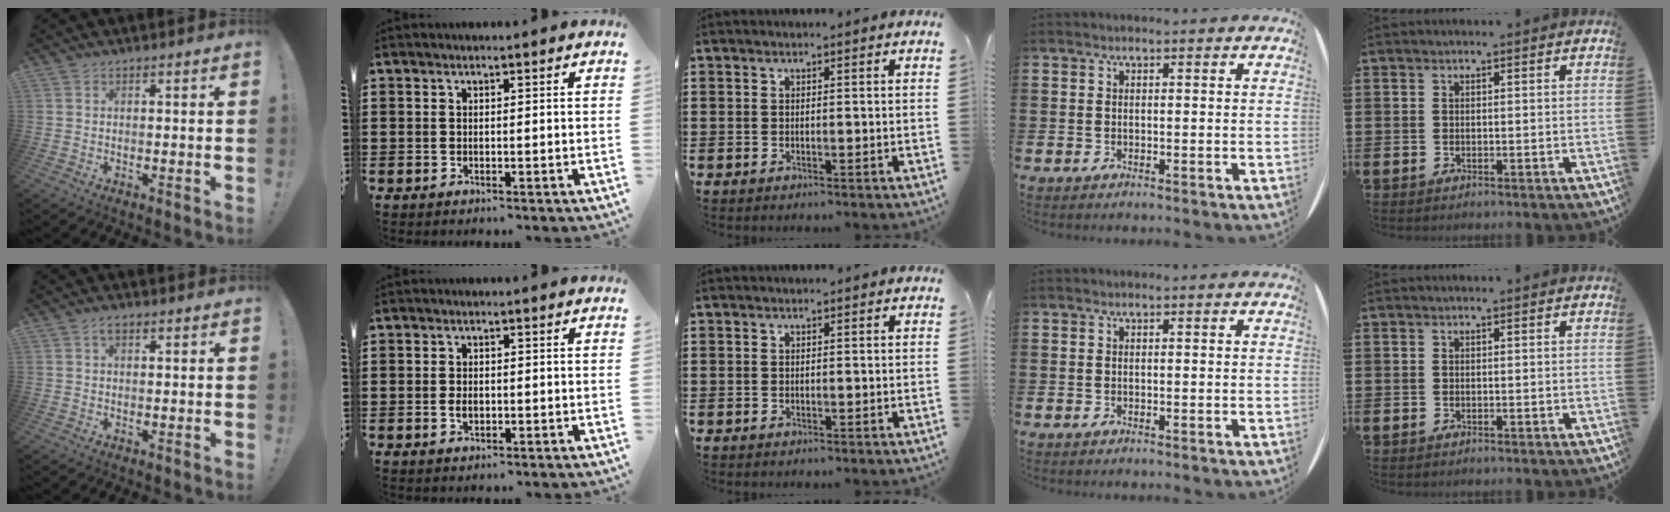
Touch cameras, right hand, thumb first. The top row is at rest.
{"thumb": {"total": 2.3, "force": [1.0, 1.2, 1.7], "torque": [-0.035, 0.004, 0.017]}, "index": {"total": 1.8, "force": [-0.2, 1.1, 1.4], "torque": [-0.027, 0.005, -0.006]}}